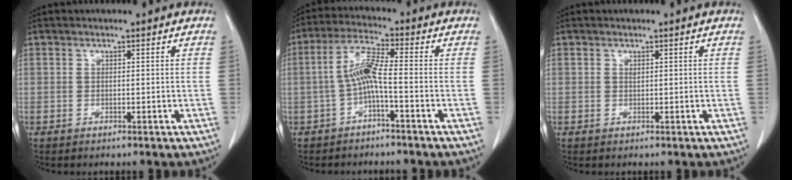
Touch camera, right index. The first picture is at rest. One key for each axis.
{"total": 6.0, "fx": -1.4, "fy": 0.2, "fz": 5.8, "tx": -0.119, "ty": 0.013, "tz": -0.029}
{"total": 0.5, "fx": 0.3, "fy": 0.2, "fz": 0.4, "tx": -0.008, "ty": 0.000, "tz": 0.007}